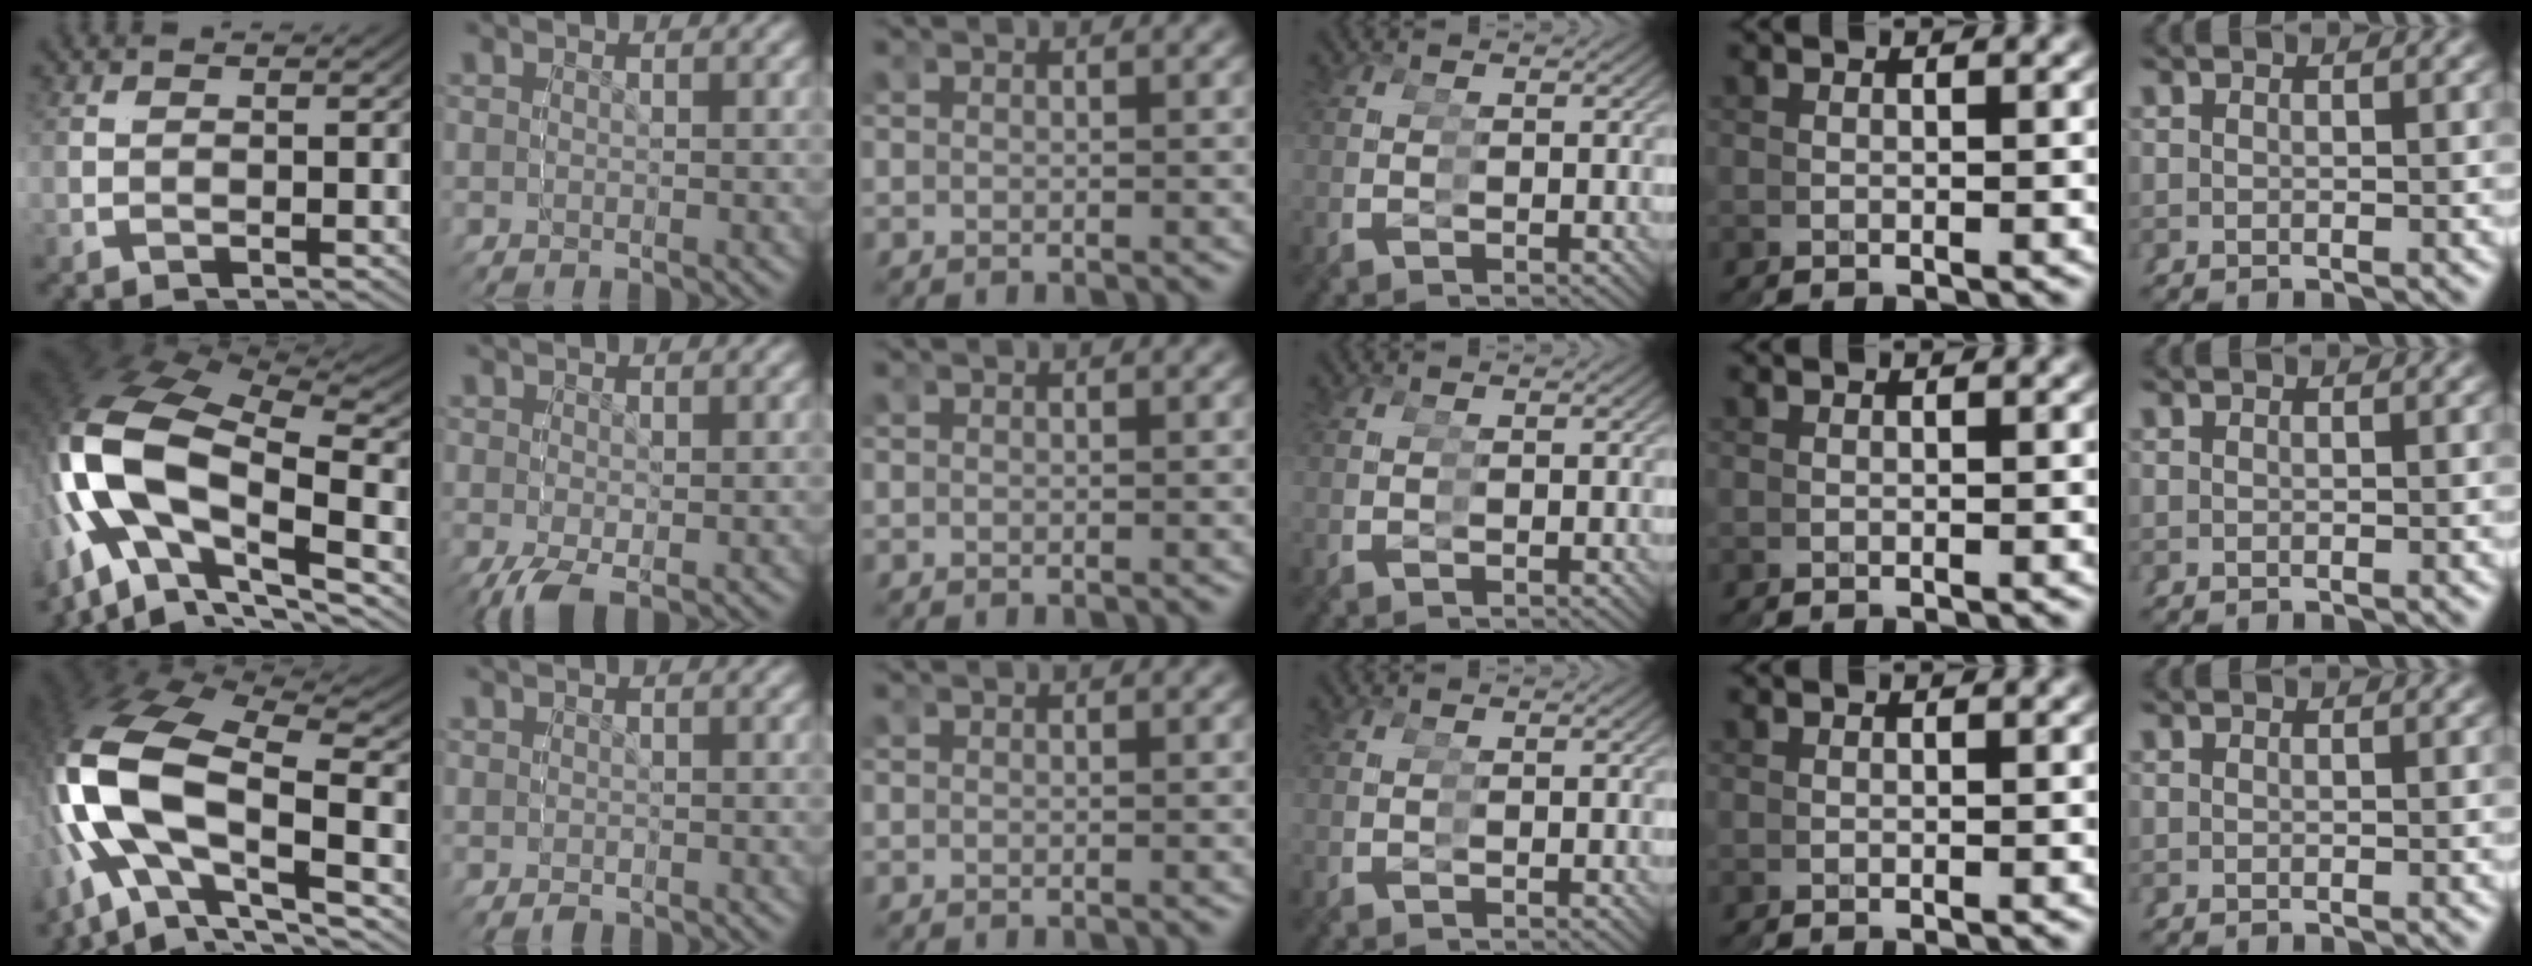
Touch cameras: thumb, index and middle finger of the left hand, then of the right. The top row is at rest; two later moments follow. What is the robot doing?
{"motion": "grasp_and_lifting", "object": "glasses"}